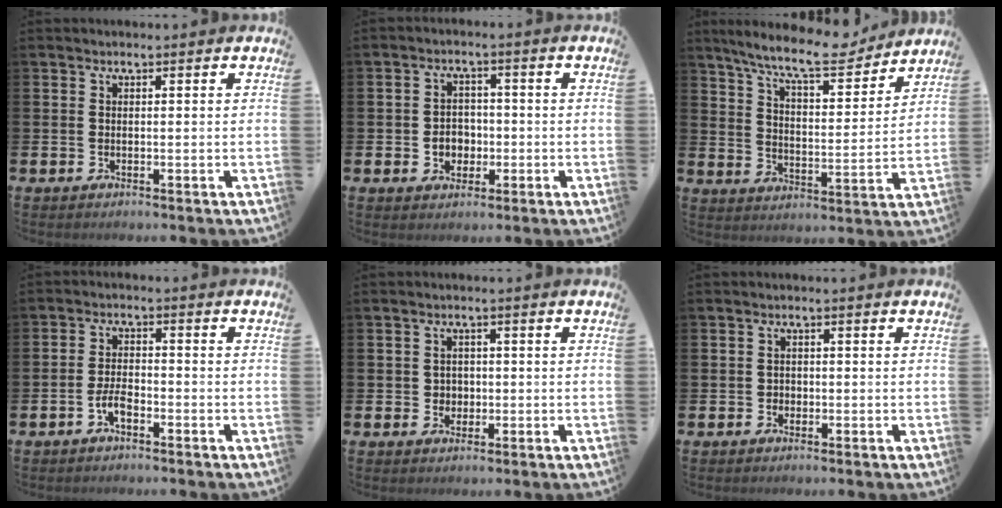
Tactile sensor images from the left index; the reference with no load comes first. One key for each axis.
{"total": 3.4, "fx": -0.7, "fy": 3.1, "fz": 1.3, "tx": -0.014, "ty": -0.003, "tz": -0.022}
{"total": 10.7, "fx": 9.6, "fy": 1.9, "fz": 4.4, "tx": -0.108, "ty": -0.050, "tz": 0.169}
{"total": 2.9, "fx": -1.5, "fy": 1.2, "fz": 2.1, "tx": -0.042, "ty": 0.007, "tz": -0.029}
{"total": 2.0, "fx": 0.2, "fy": 1.9, "fz": 0.4, "tx": -0.001, "ty": 0.005, "tz": -0.003}
{"total": 1.1, "fx": -0.3, "fy": 1.0, "fz": 0.2, "tx": -0.002, "ty": 0.004, "tz": -0.009}